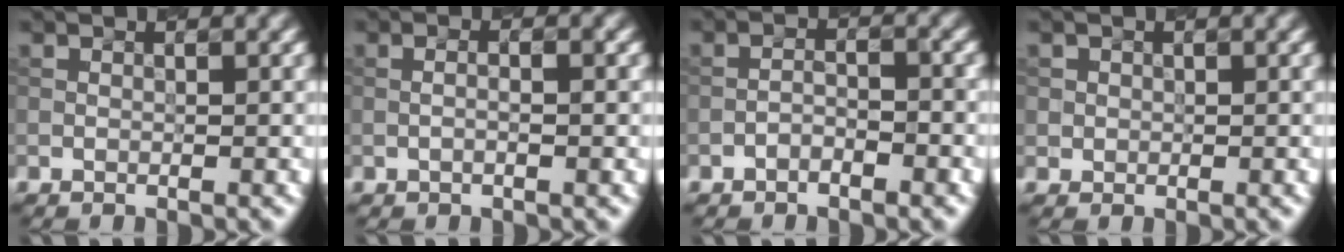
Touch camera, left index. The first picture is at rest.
{"total": 1.3, "force": [-0.1, 0.3, 1.3], "torque": [-0.008, 0.002, -0.007]}
{"total": 1.6, "force": [-1.4, 0.2, 0.8], "torque": [-0.025, 0.011, -0.019]}
{"total": 0.7, "force": [0.1, 0.4, -0.6], "torque": [0.009, 0.002, 0.010]}